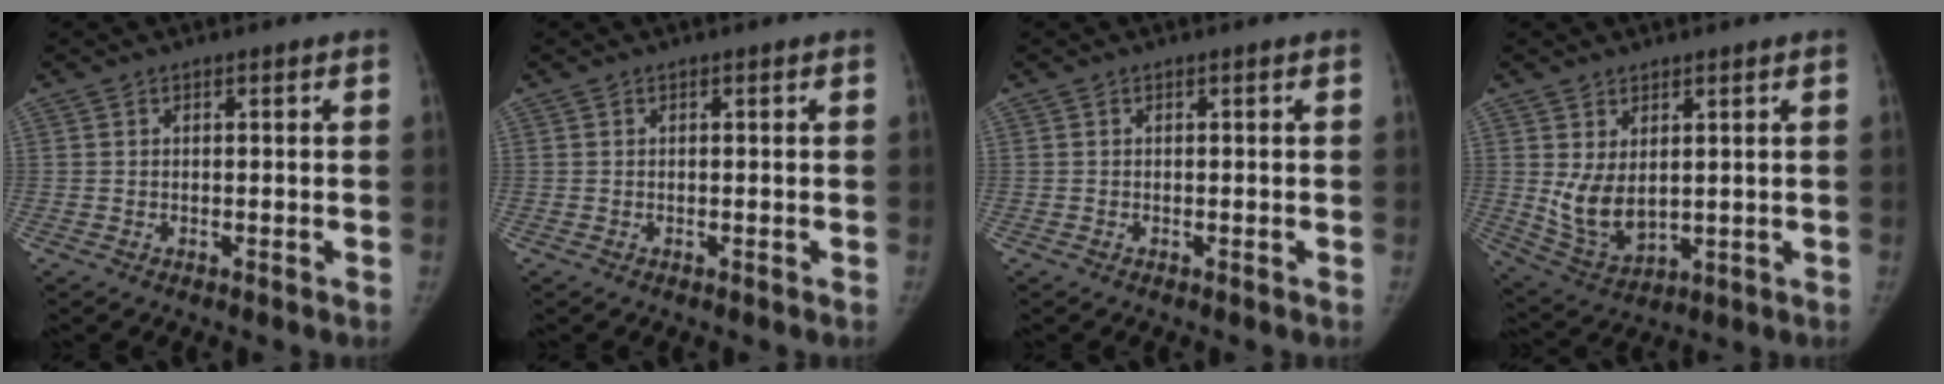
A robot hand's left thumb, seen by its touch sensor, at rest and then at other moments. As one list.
[{"total": 0.0}, {"total": 0.0}, {"total": 8.1, "force": [1.7, 5.0, 6.2], "torque": [-0.105, -0.024, 0.054]}]